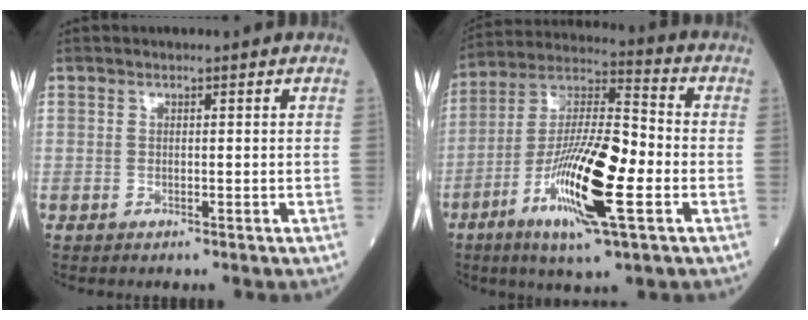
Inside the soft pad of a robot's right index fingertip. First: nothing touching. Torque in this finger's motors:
{"motor_torque": [0.85, -0.19, 1.05, 0.21]}